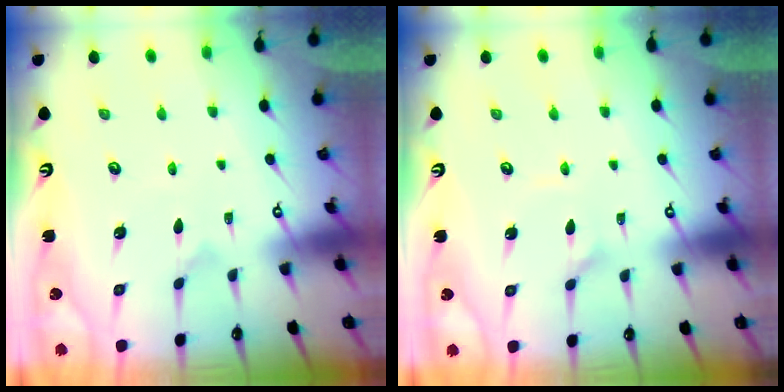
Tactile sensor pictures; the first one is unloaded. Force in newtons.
{"total": 1.6, "press": 1.5, "slide": 0.4}